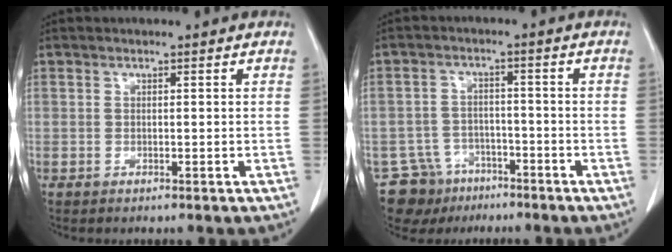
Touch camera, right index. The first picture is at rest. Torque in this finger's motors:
{"motor_torque": [-0.43, -0.03, -0.65, -0.21]}